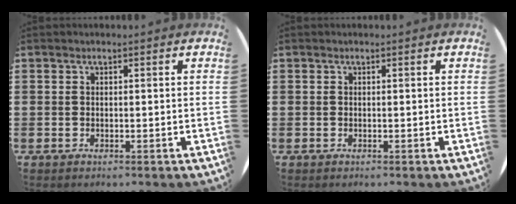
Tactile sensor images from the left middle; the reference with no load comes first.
{"total": 0.0}